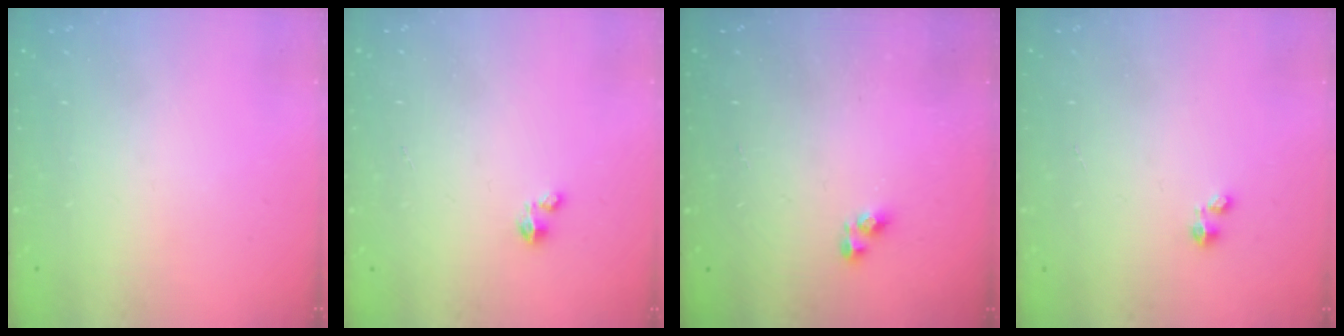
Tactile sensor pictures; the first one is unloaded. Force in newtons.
{"total": 1.4, "press": 1.4, "slide": 0.2}
{"total": 4.1, "press": 4.1, "slide": 0.5}
{"total": 0.0}